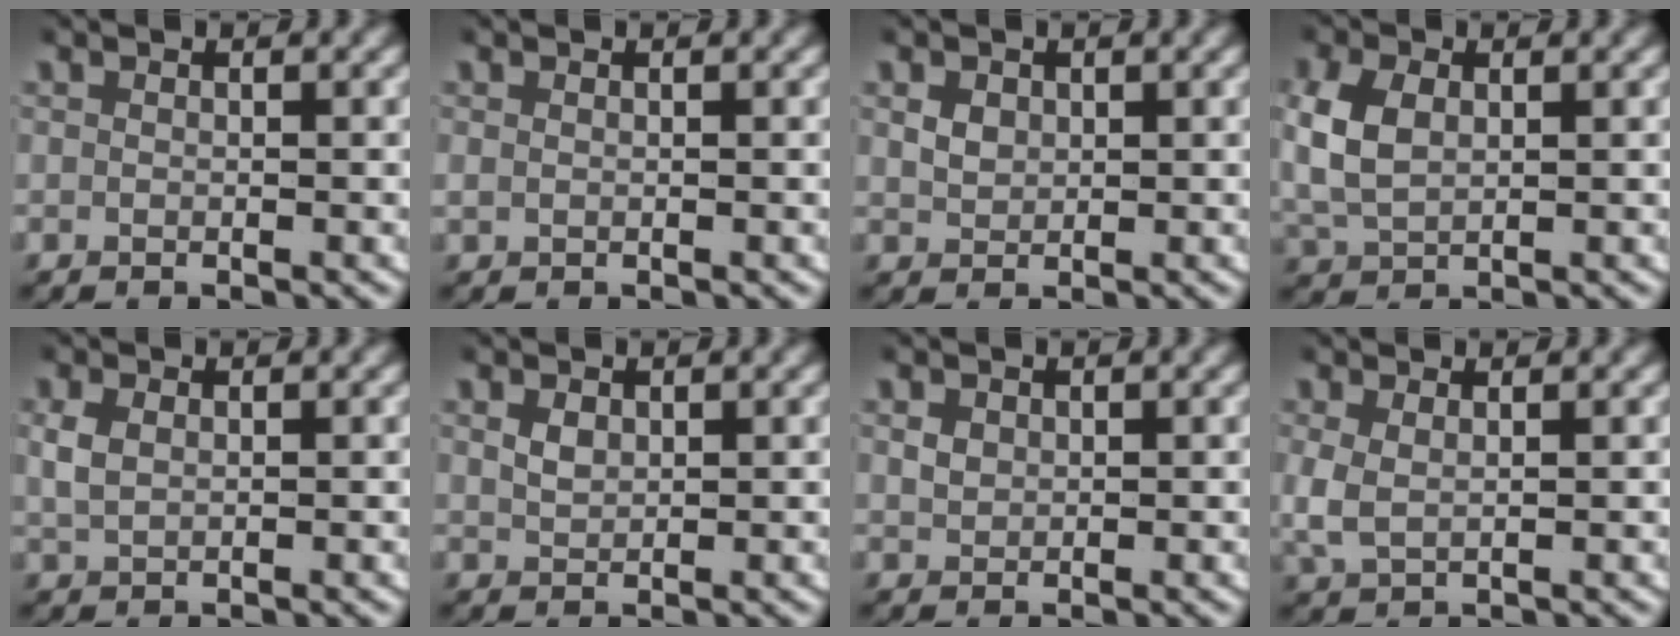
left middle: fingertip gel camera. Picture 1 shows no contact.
{"total": 0.5, "force": [0.2, 0.4, 0.3], "torque": [-0.008, 0.000, 0.006]}
{"total": 1.6, "force": [0.5, 1.4, 0.7], "torque": [-0.015, -0.004, 0.019]}
{"total": 4.8, "force": [0.5, 3.9, 2.8], "torque": [-0.092, -0.012, 0.019]}
{"total": 2.1, "force": [0.4, 1.5, 1.3], "torque": [-0.035, -0.001, 0.015]}
{"total": 1.2, "force": [0.5, 0.9, 0.7], "torque": [-0.014, -0.004, 0.017]}
{"total": 1.2, "force": [0.4, 1.0, 0.4], "torque": [-0.011, -0.002, 0.015]}
{"total": 3.1, "force": [0.4, 2.4, 2.0], "torque": [-0.063, -0.010, 0.016]}